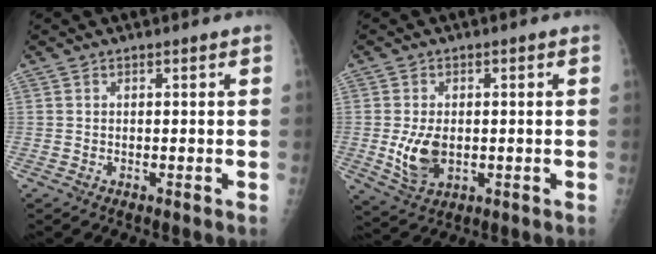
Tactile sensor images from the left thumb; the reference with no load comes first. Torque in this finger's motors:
{"motor_torque": [-0.39, 0.71, 0.73, -0.01, 0.10]}